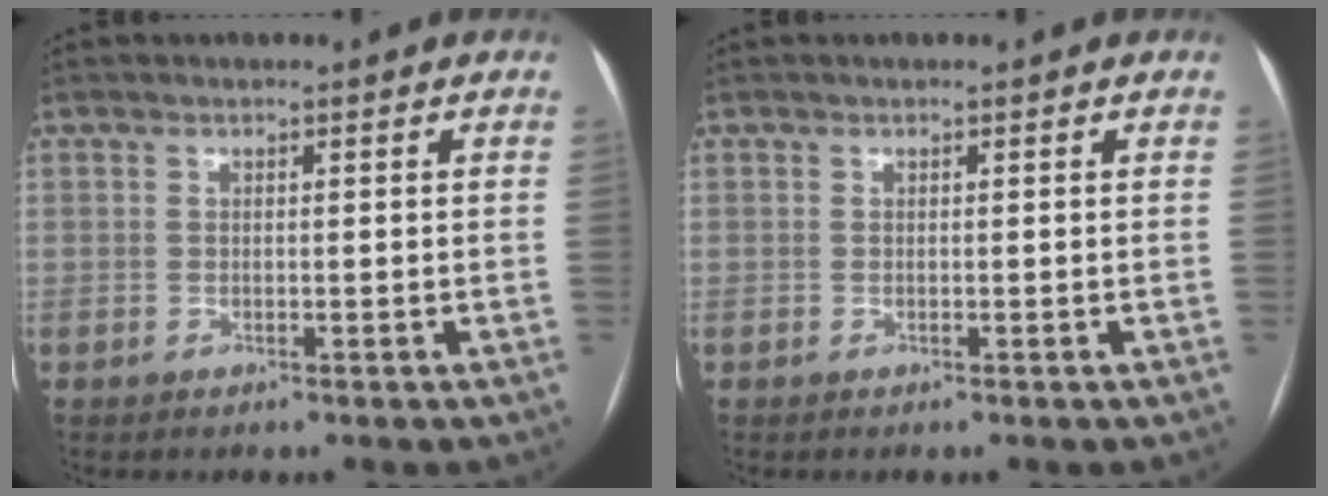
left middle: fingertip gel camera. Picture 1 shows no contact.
{"total": 0.0}